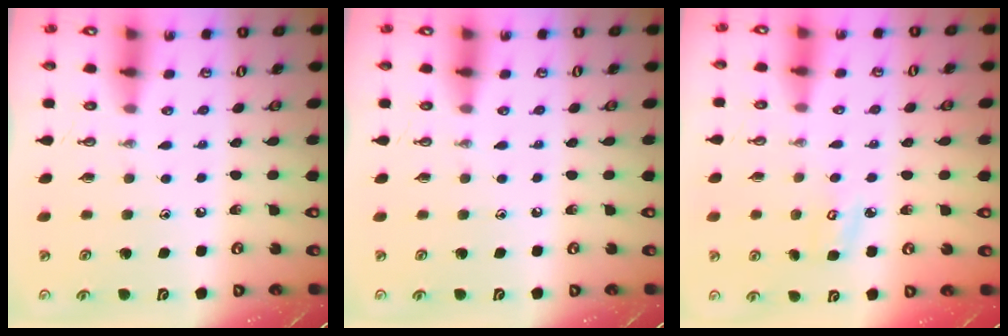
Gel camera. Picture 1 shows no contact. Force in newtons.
{"total": 0.0}
{"total": 5.1, "press": 5.0, "slide": 0.5}